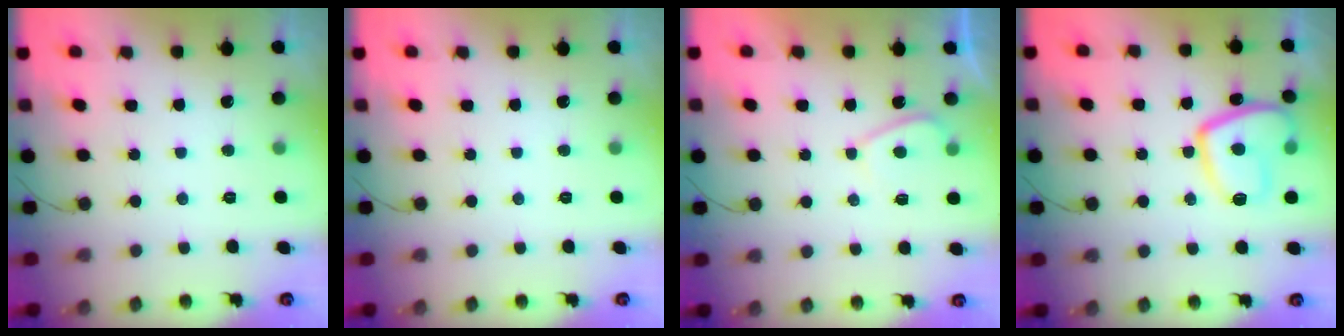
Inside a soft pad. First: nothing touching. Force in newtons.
{"total": 0.0}
{"total": 2.8, "press": 2.7, "slide": 0.7}
{"total": 13.3, "press": 13.3, "slide": 1.5}